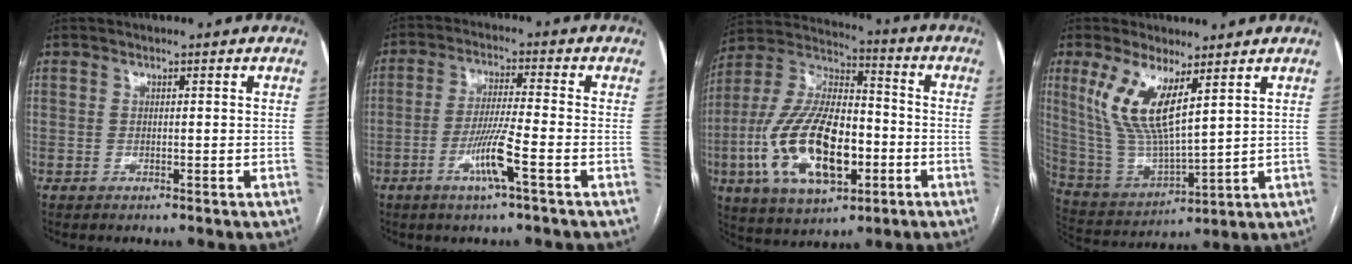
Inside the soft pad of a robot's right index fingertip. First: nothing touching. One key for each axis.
{"total": 7.3, "fx": -3.2, "fy": -0.4, "fz": 6.6, "tx": -0.130, "ty": -0.007, "tz": -0.062}
{"total": 19.8, "fx": -5.5, "fy": 8.5, "fz": 17.0, "tx": -0.352, "ty": 0.006, "tz": -0.089}
{"total": 11.2, "fx": 5.5, "fy": 2.6, "fz": 9.4, "tx": -0.207, "ty": -0.007, "tz": 0.120}